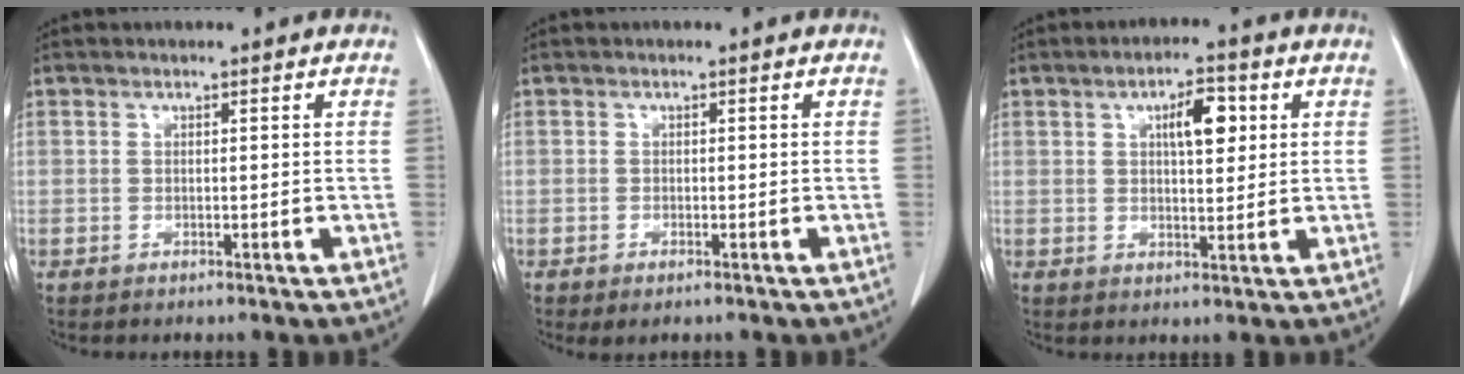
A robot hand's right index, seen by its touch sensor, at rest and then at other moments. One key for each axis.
{"total": 1.5, "fx": -1.0, "fy": 0.4, "fz": 1.0, "tx": -0.014, "ty": -0.005, "tz": -0.013}
{"total": 5.9, "fx": 2.0, "fy": 2.0, "fz": 5.2, "tx": -0.085, "ty": 0.008, "tz": 0.034}